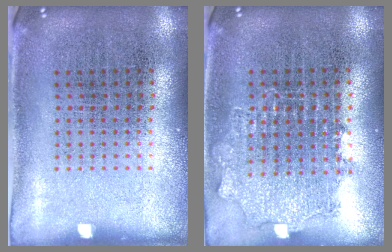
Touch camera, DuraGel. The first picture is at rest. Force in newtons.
{"total": 1.0, "press": 1.0, "slide": 0.2}